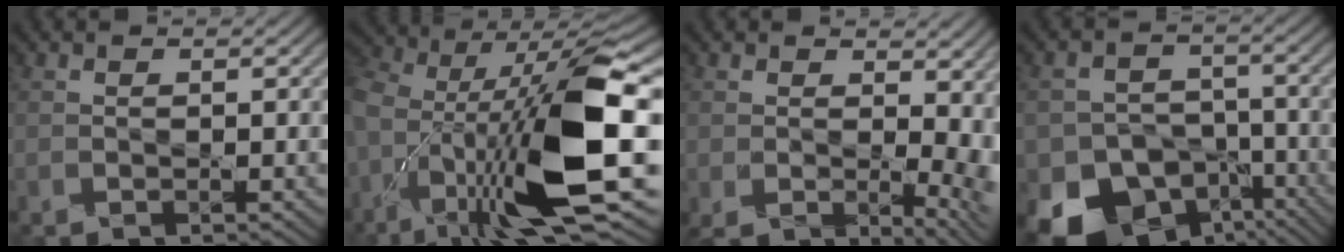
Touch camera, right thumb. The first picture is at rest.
{"total": 16.5, "force": [-3.0, 6.5, 14.9], "torque": [-0.290, -0.005, -0.042]}
{"total": 7.8, "force": [0.5, 4.7, 6.2], "torque": [-0.107, -0.021, 0.022]}
{"total": 15.4, "force": [-9.2, 10.9, 5.9], "torque": [-0.118, -0.050, -0.144]}